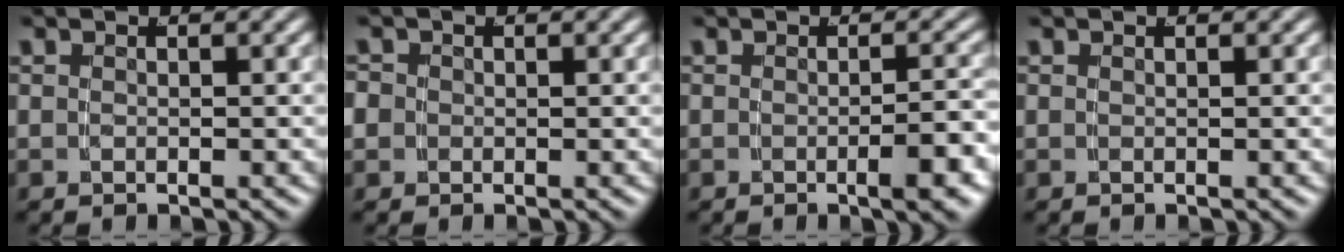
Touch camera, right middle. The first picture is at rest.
{"total": 2.6, "force": [0.0, 2.5, 0.6], "torque": [-0.025, -0.006, -0.005]}
{"total": 2.3, "force": [-1.2, 0.1, 2.0], "torque": [-0.023, 0.009, -0.026]}
{"total": 0.0}